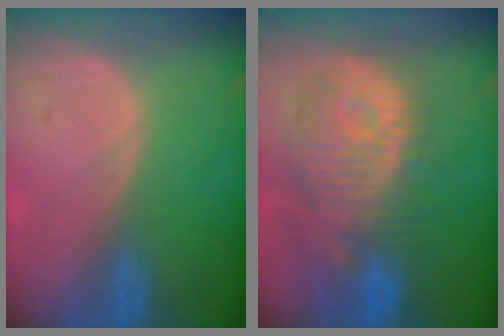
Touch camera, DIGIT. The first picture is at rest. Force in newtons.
{"total": 12.5, "press": 11.1, "slide": 5.7}